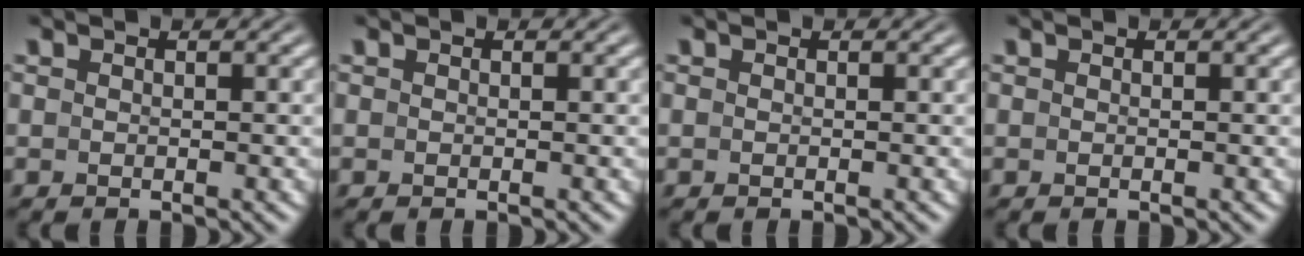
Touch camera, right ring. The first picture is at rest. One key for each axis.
{"total": 0.0}
{"total": 0.0}
{"total": 0.0}